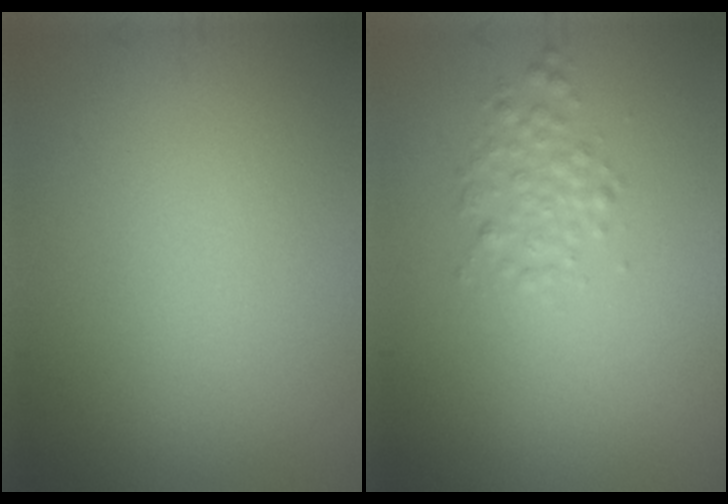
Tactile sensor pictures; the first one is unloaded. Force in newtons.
{"total": 1.8, "press": 1.8, "slide": 0.0}